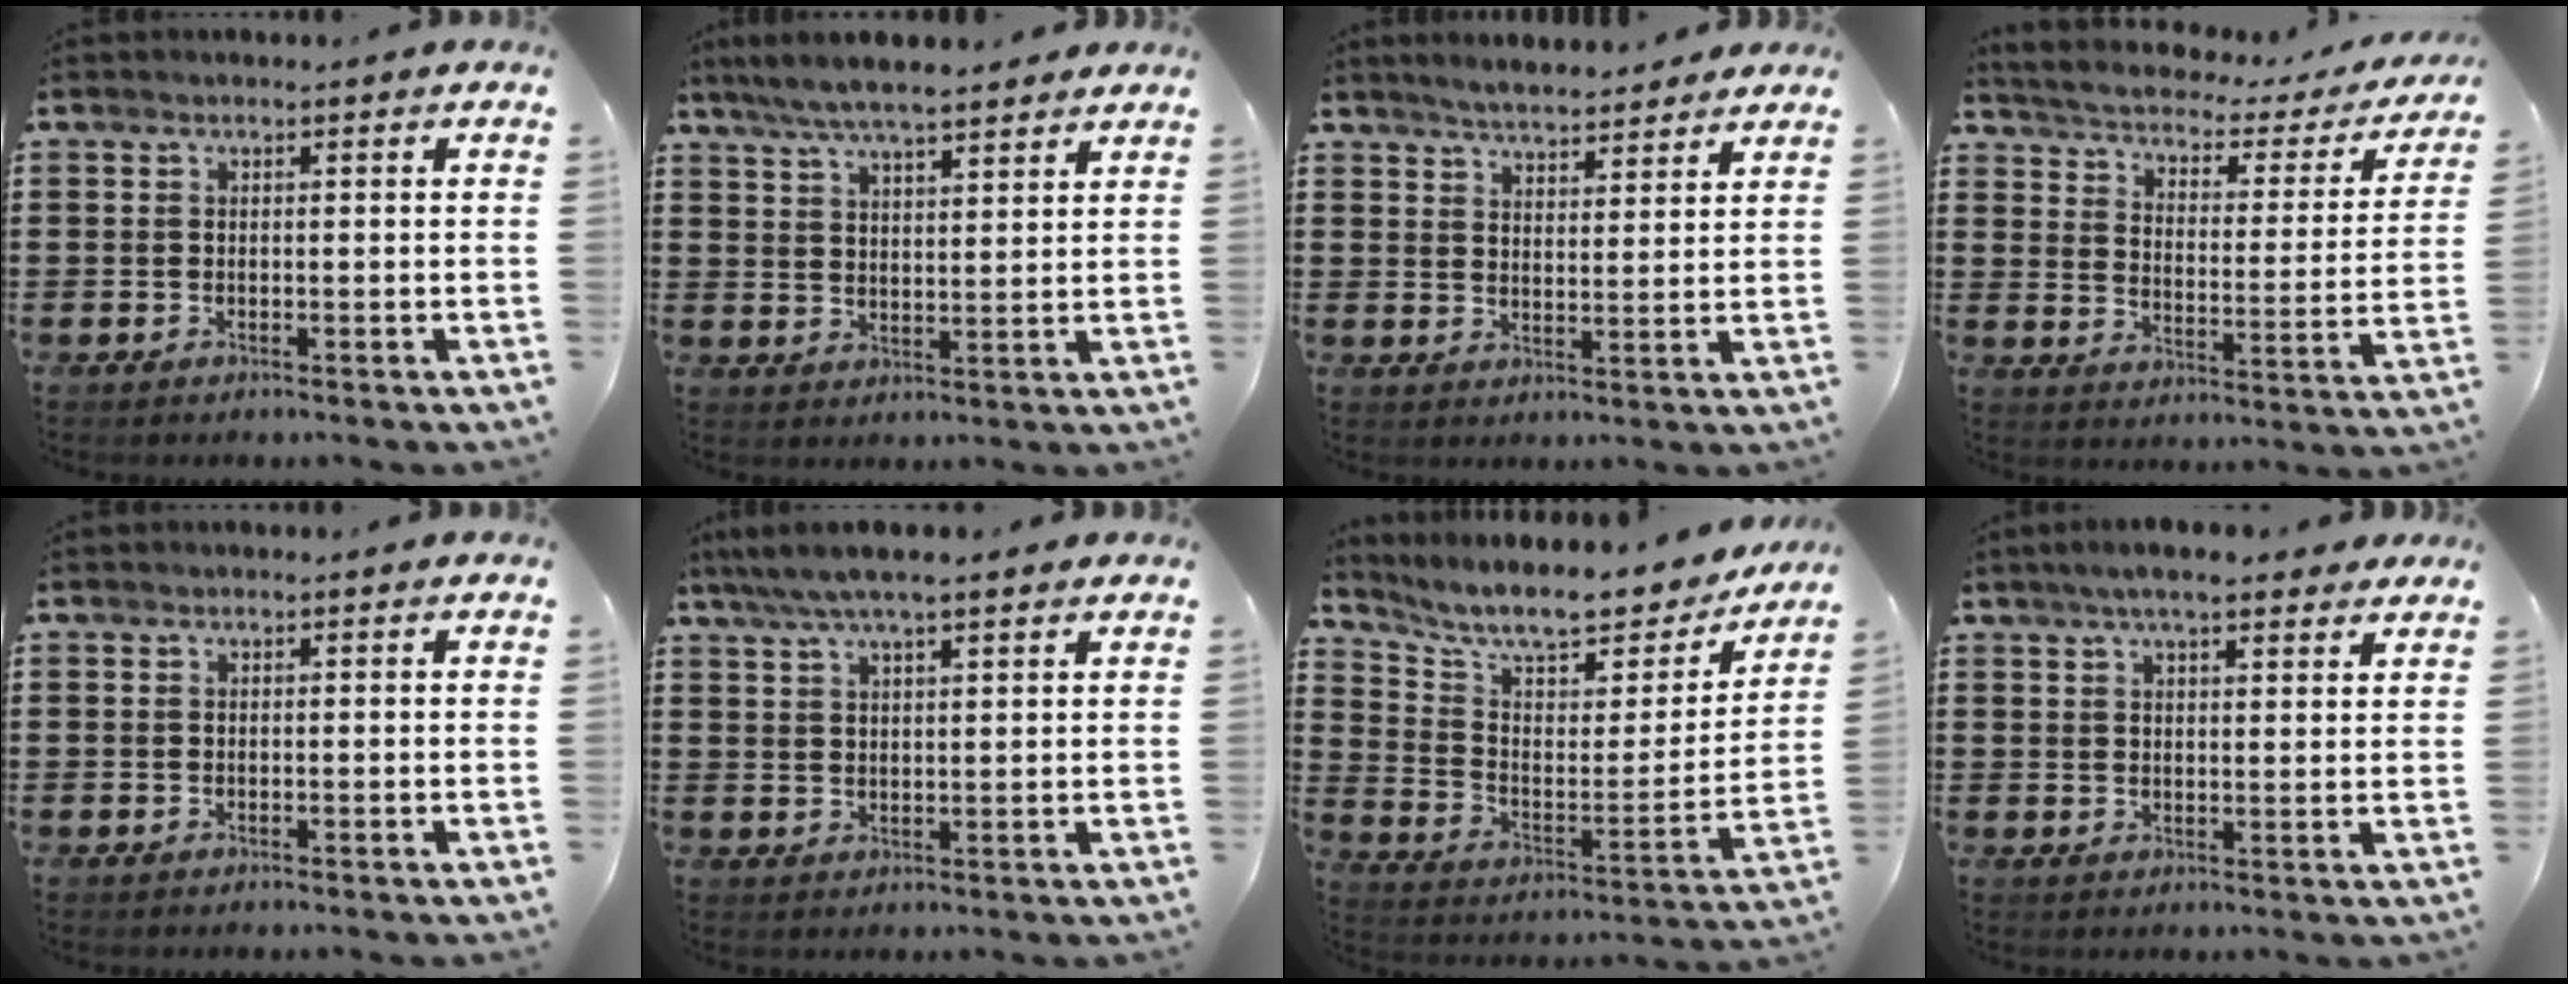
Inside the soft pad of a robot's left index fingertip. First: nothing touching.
{"total": 6.3, "force": [5.6, 0.9, 2.7], "torque": [-0.070, -0.012, 0.101]}
{"total": 4.1, "force": [4.0, 0.6, 0.4], "torque": [-0.022, -0.012, 0.073]}
{"total": 2.3, "force": [2.0, 0.5, 1.0], "torque": [-0.037, -0.025, 0.021]}
{"total": 0.0}
{"total": 5.1, "force": [4.0, 0.8, 3.1], "torque": [-0.069, -0.002, 0.071]}
{"total": 10.0, "force": [8.8, 1.7, 4.6], "torque": [-0.112, -0.062, 0.146]}
{"total": 6.0, "force": [4.9, 1.1, 3.2], "torque": [-0.073, -0.002, 0.088]}